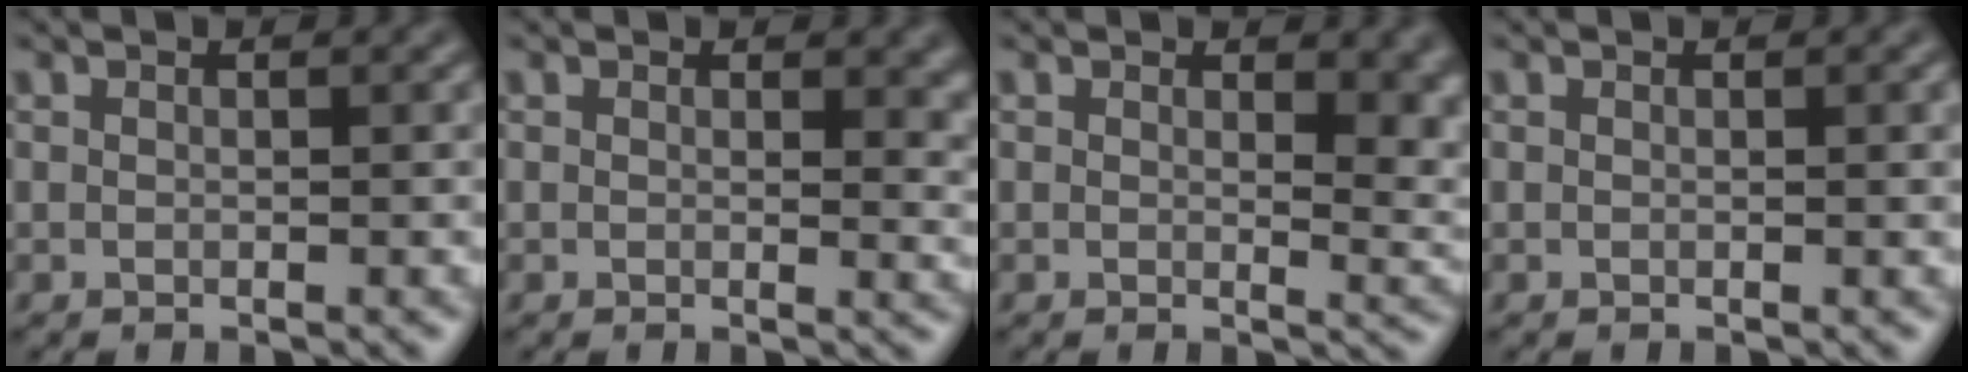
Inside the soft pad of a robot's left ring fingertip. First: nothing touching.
{"total": 2.6, "force": [0.7, 1.5, 2.1], "torque": [-0.018, -0.004, 0.007]}
{"total": 4.6, "force": [1.4, 2.4, 3.7], "torque": [-0.032, -0.011, 0.023]}
{"total": 0.6, "force": [0.1, 0.1, 0.6], "torque": [-0.007, 0.000, 0.001]}